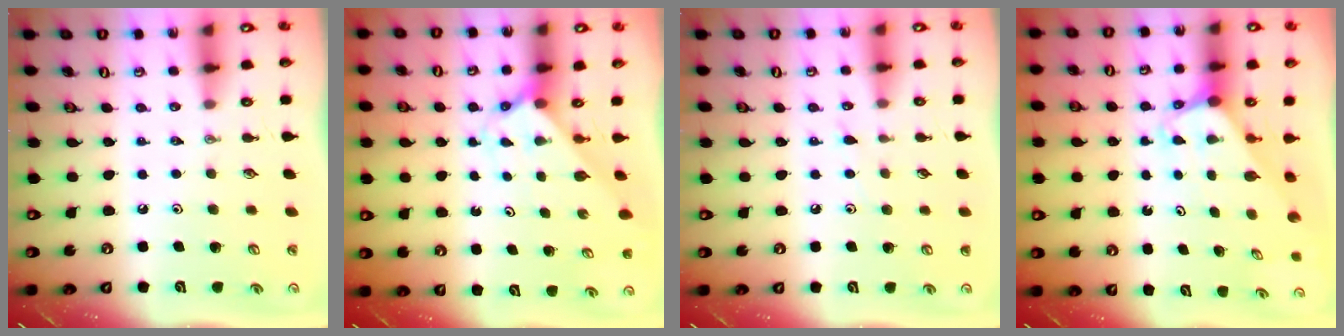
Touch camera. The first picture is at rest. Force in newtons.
{"total": 2.4, "press": 2.4, "slide": 0.2}
{"total": 5.0, "press": 5.0, "slide": 0.6}
{"total": 2.0, "press": 2.0, "slide": 0.1}